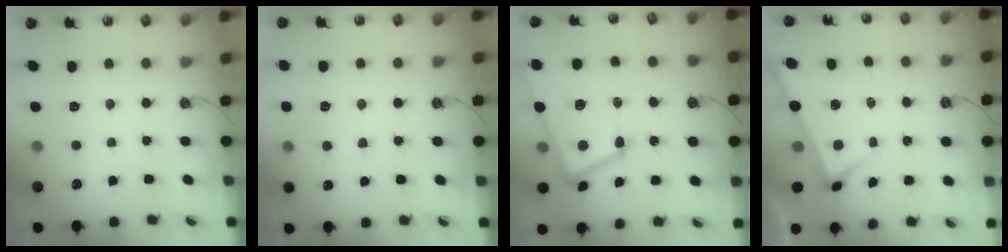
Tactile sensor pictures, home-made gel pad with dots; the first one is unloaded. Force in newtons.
{"total": 0.6, "press": 0.5, "slide": 0.4}
{"total": 9.5, "press": 9.4, "slide": 1.5}
{"total": 3.2, "press": 3.2, "slide": 0.0}